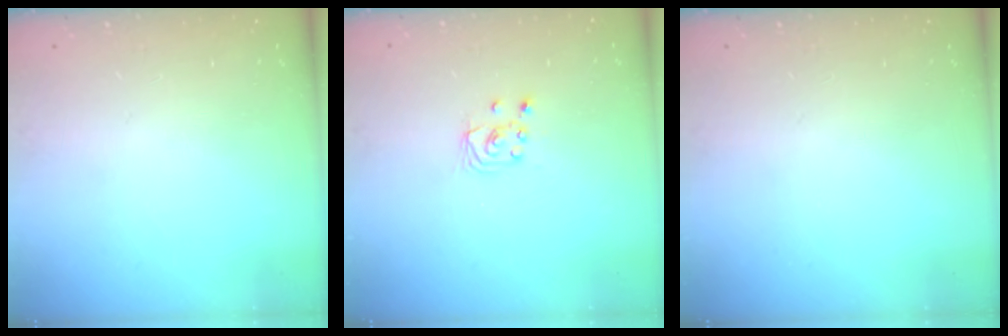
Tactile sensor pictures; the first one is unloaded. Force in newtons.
{"total": 2.7, "press": 2.7, "slide": 0.2}
{"total": 0.0}